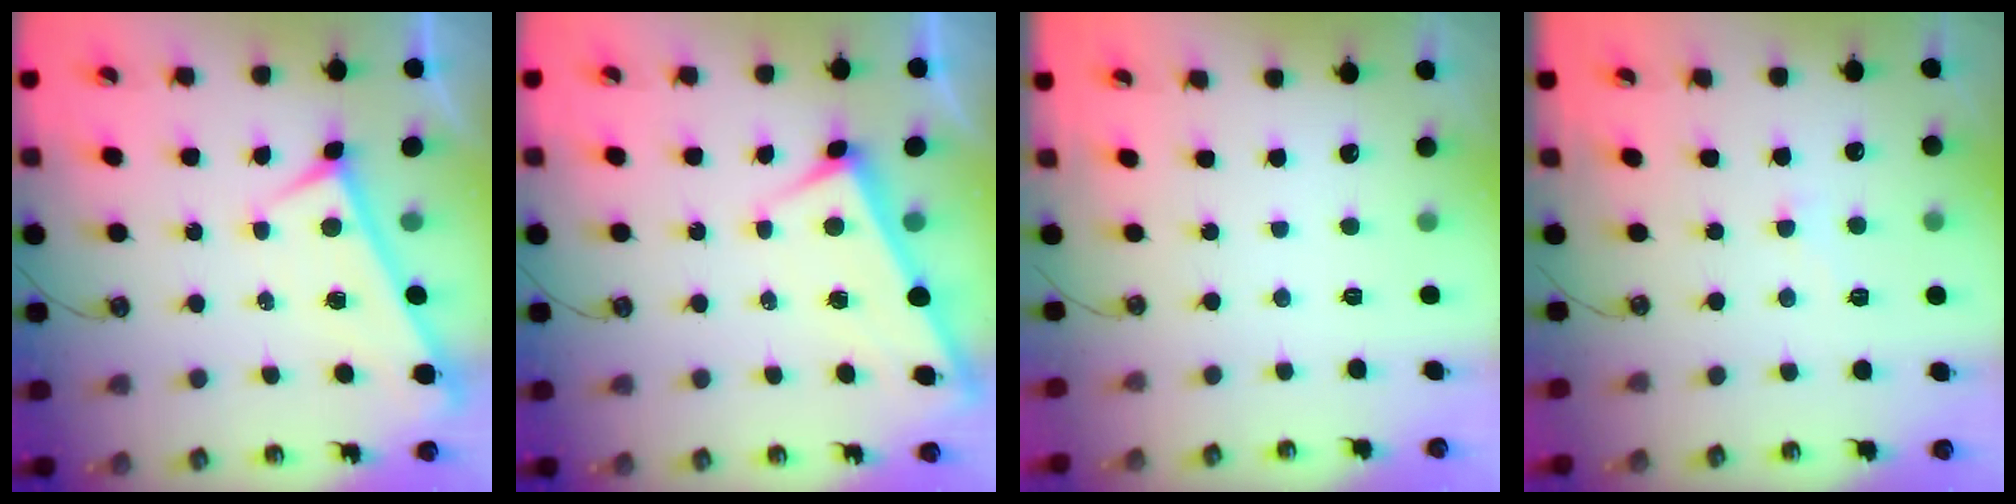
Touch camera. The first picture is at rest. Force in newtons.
{"total": 3.2, "press": 3.2, "slide": 0.0}
{"total": 0.0}
{"total": 2.0, "press": 1.7, "slide": 1.0}